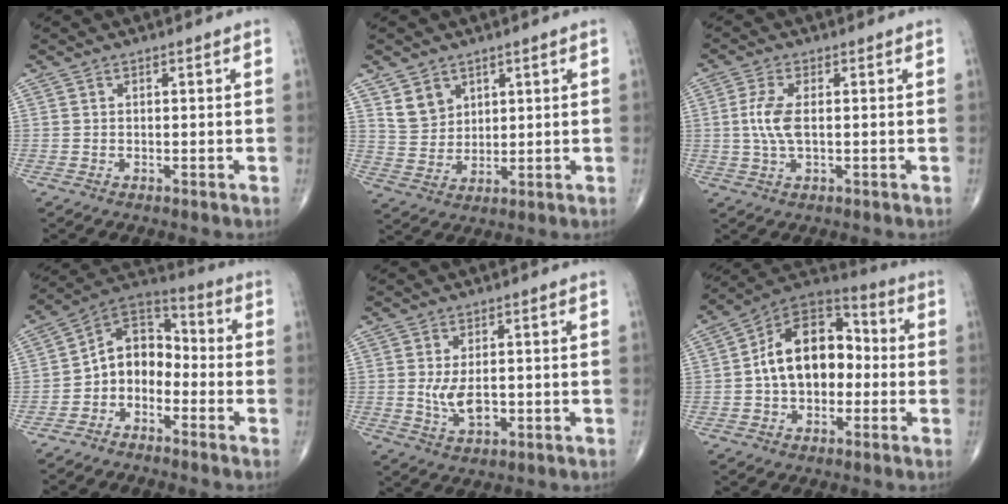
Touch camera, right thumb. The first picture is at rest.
{"total": 5.8, "force": [3.4, 4.4, 1.8], "torque": [-0.012, -0.025, 0.073]}
{"total": 5.6, "force": [0.2, 2.3, 5.1], "torque": [-0.122, 0.003, 0.000]}
{"total": 9.4, "force": [-3.3, 7.0, 5.4], "torque": [-0.061, 0.065, -0.079]}
{"total": 5.5, "force": [-0.3, 2.9, 4.6], "torque": [-0.083, -0.011, 0.001]}
{"total": 16.2, "force": [-0.5, 10.7, 12.1], "torque": [-0.162, 0.044, -0.020]}